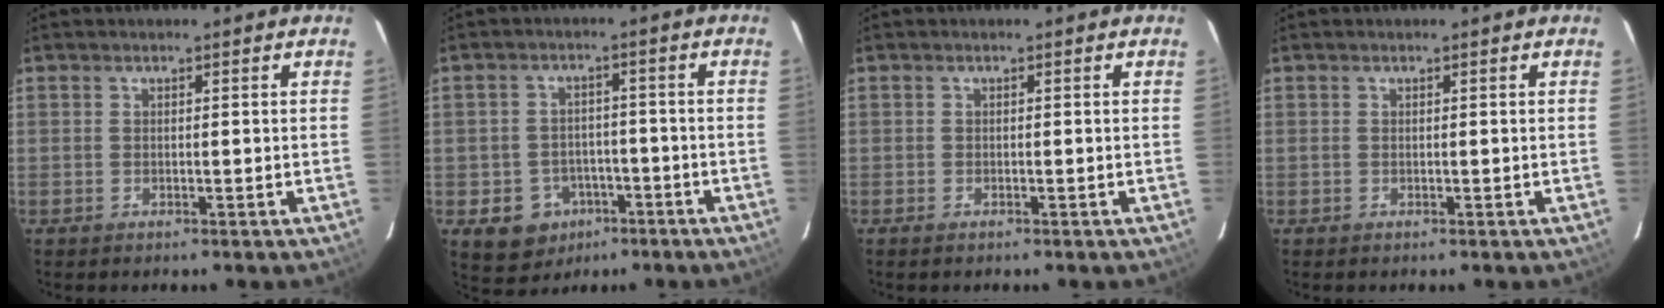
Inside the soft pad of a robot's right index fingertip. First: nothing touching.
{"total": 8.9, "force": [-4.5, 7.2, 2.5], "torque": [-0.063, 0.021, -0.047]}
{"total": 0.7, "force": [-0.6, 0.3, 0.3], "torque": [-0.006, -0.002, -0.012]}
{"total": 0.0}